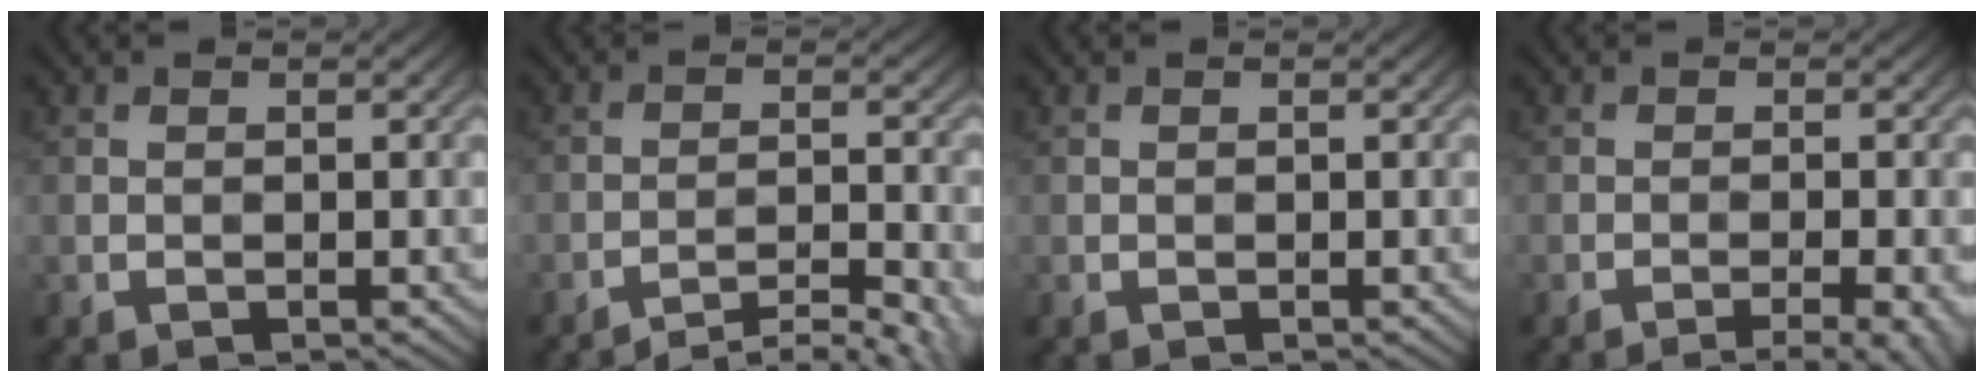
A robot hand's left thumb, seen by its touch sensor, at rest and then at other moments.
{"total": 7.2, "force": [-6.2, 1.3, 3.6], "torque": [-0.055, 0.009, -0.082]}
{"total": 0.0}
{"total": 5.0, "force": [-3.0, 1.0, 3.8], "torque": [-0.052, 0.004, -0.046]}